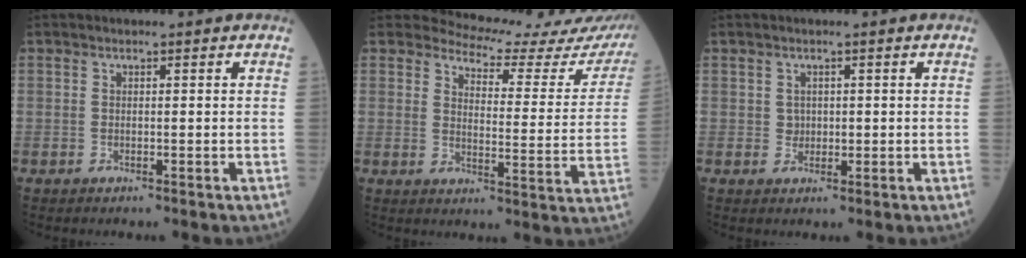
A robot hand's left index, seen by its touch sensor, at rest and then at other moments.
{"total": 18.2, "force": [17.8, 2.7, 2.3], "torque": [-0.008, -0.104, 0.177]}
{"total": 1.5, "force": [0.3, 1.3, 0.6], "torque": [-0.011, 0.000, 0.008]}